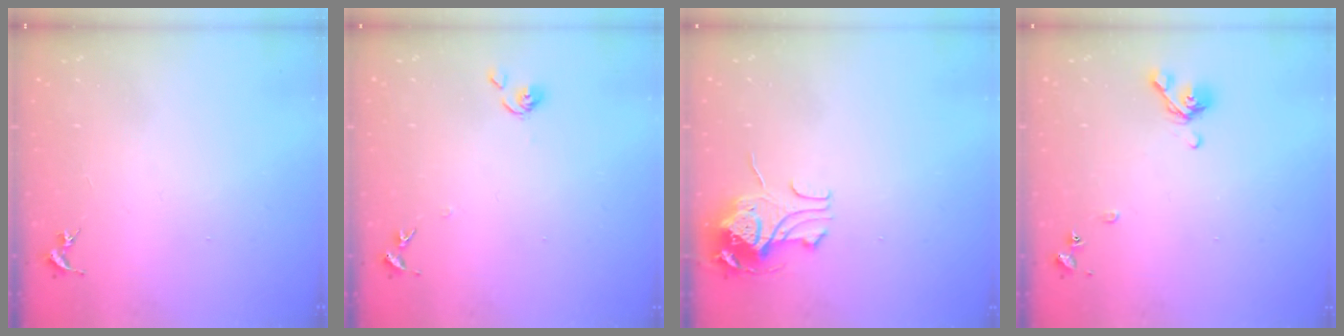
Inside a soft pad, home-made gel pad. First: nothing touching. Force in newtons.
{"total": 6.7, "press": 6.7, "slide": 0.6}
{"total": 10.6, "press": 10.6, "slide": 0.9}
{"total": 8.6, "press": 8.4, "slide": 1.4}